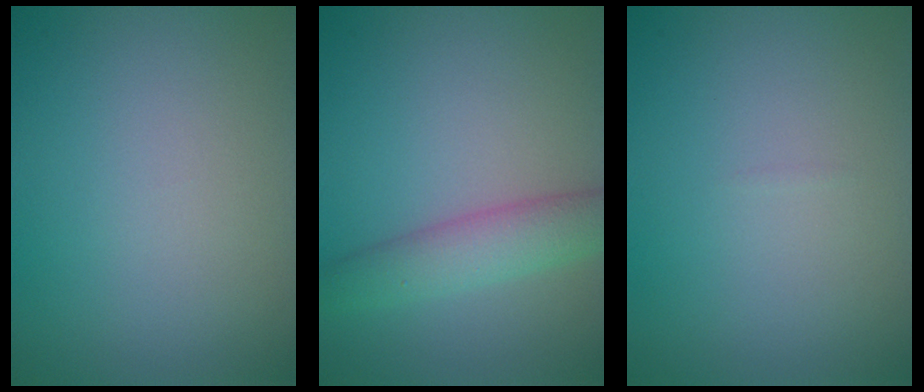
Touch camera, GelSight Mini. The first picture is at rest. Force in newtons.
{"total": 3.9, "press": 3.9, "slide": 0.1}
{"total": 0.0}